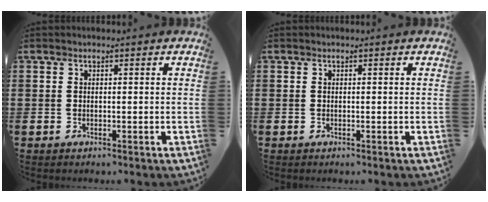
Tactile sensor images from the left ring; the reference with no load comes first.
{"total": 0.0}